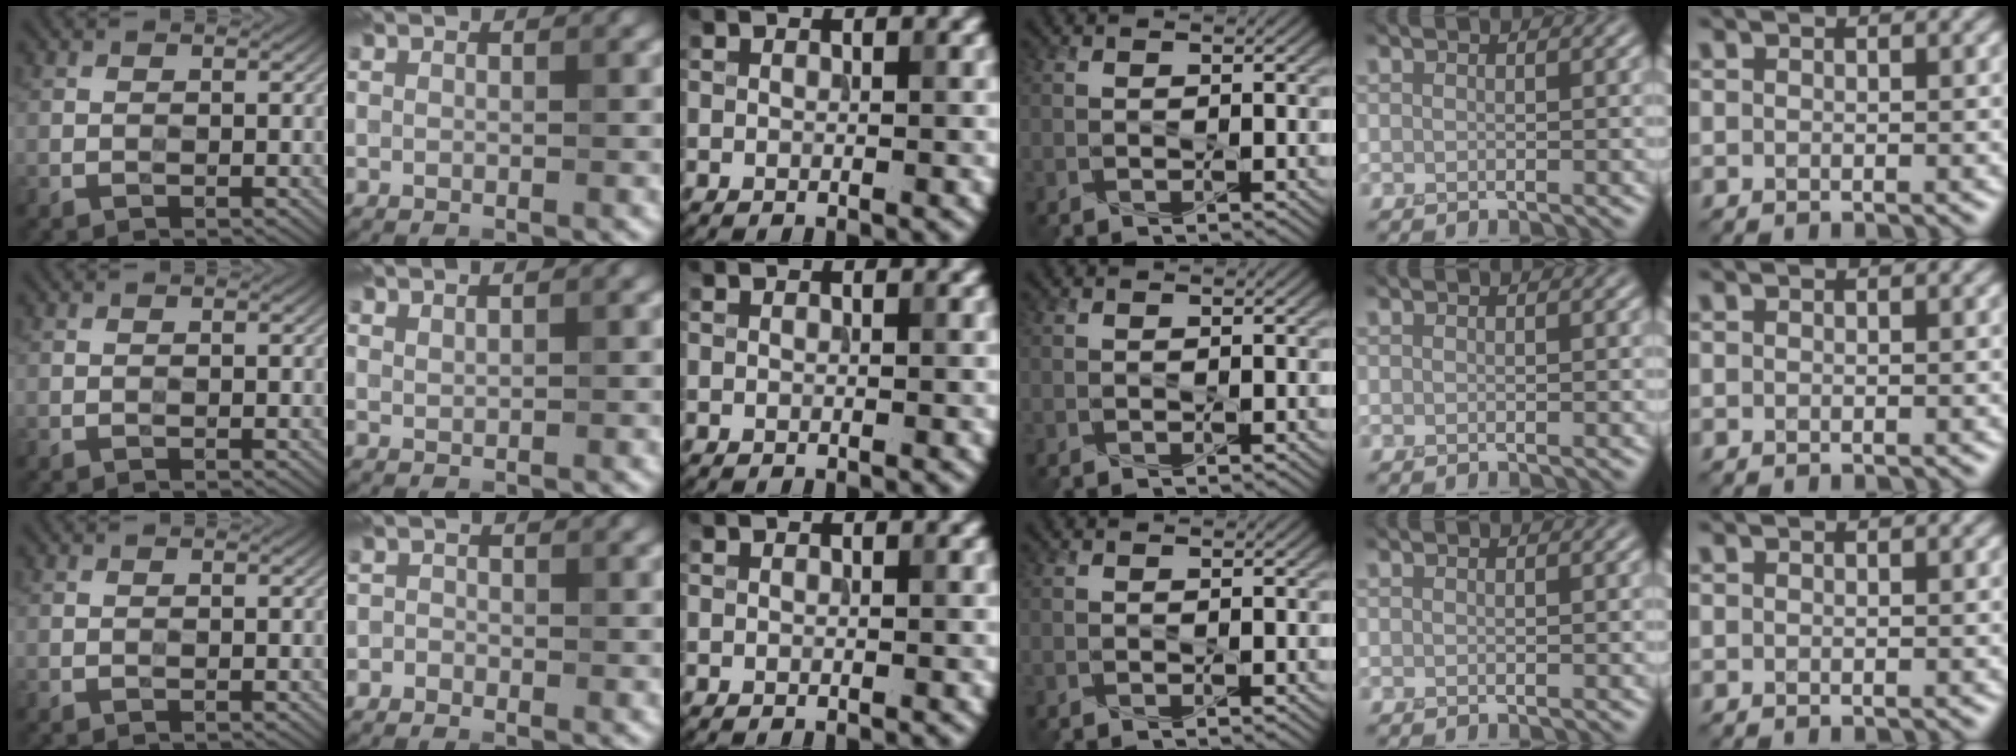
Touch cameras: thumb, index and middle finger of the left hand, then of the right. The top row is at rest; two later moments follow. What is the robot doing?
{"motion": "press", "object": "sticky note"}